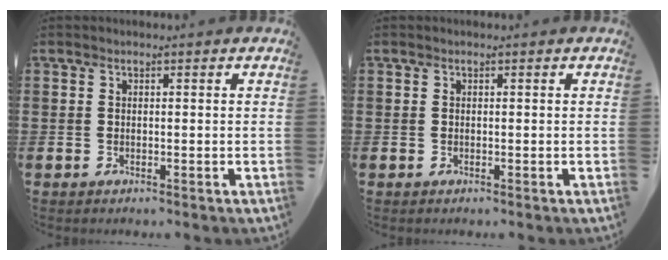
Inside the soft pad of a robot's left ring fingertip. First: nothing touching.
{"total": 0.0}